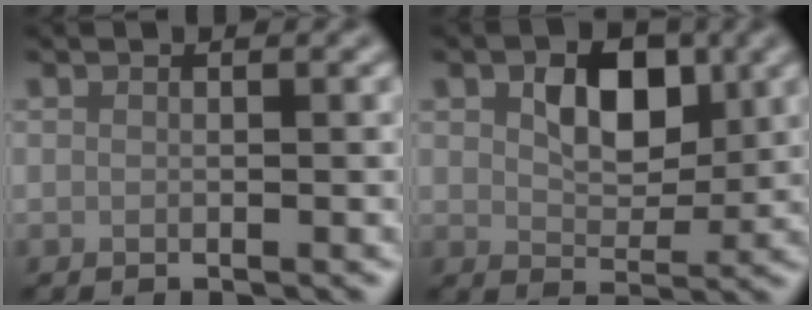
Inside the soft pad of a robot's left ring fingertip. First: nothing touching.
{"total": 5.0, "force": [1.4, 3.1, 3.6], "torque": [-0.061, -0.001, 0.018]}